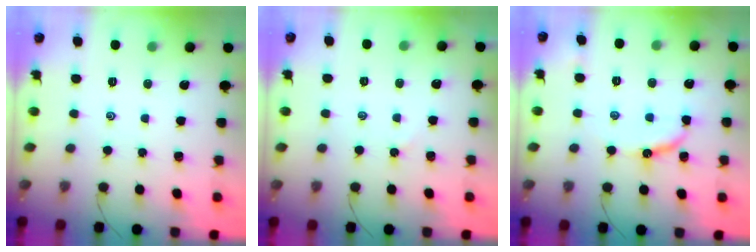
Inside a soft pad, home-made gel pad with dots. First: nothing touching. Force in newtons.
{"total": 3.0, "press": 2.9, "slide": 0.3}
{"total": 10.1, "press": 10.1, "slide": 0.8}